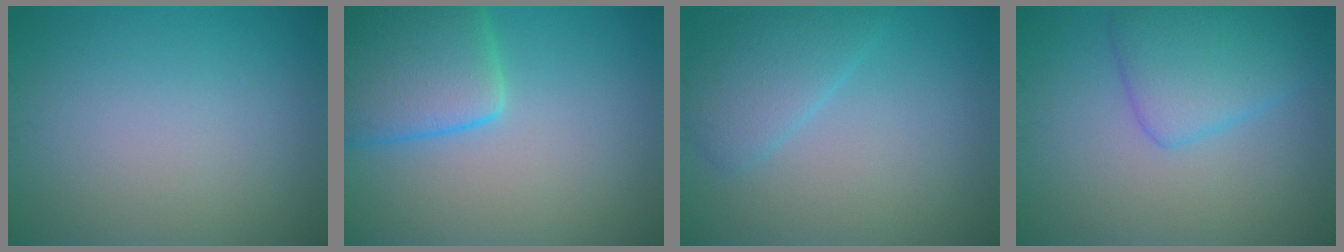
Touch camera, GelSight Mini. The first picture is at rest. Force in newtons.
{"total": 6.9, "press": 6.9, "slide": 0.5}
{"total": 3.0, "press": 3.0, "slide": 0.1}
{"total": 4.5, "press": 4.5, "slide": 0.2}